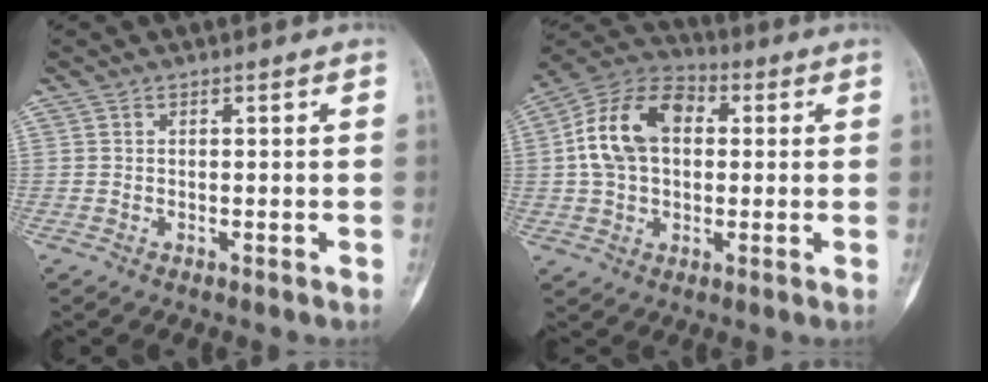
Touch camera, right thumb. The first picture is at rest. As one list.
[{"total": 14.8, "force": [2.0, 10.1, 10.7], "torque": [-0.177, 0.027, 0.024]}]